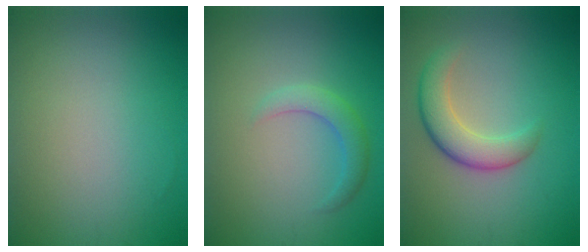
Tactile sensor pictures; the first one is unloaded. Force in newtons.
{"total": 2.3, "press": 2.3, "slide": 0.1}
{"total": 4.2, "press": 4.2, "slide": 0.3}